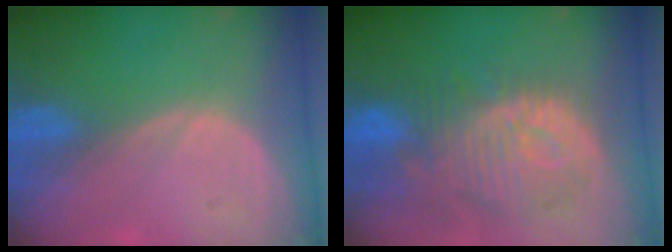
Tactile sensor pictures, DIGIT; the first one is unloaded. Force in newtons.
{"total": 12.7, "press": 11.3, "slide": 5.8}